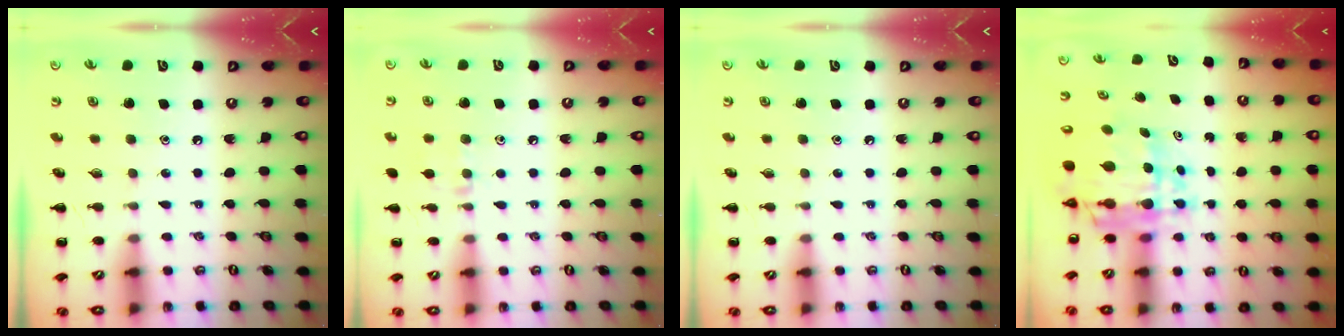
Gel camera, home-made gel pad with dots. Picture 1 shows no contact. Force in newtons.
{"total": 6.4, "press": 6.0, "slide": 2.3}
{"total": 0.0}
{"total": 9.9, "press": 9.5, "slide": 2.7}